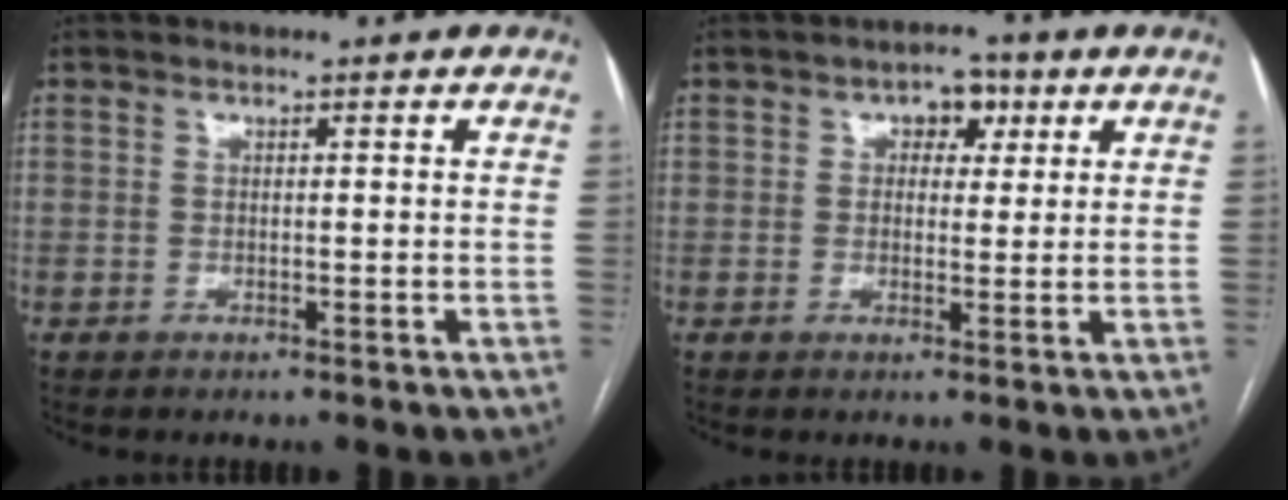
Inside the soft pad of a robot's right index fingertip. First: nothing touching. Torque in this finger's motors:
{"motor_torque": [0.03, 0.01, 0.00, 0.02]}